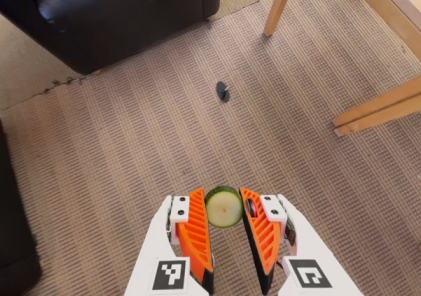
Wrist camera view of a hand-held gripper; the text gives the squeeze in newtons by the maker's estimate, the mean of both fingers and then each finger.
{"total": 8.6, "left": 8.7, "right": 8.5}